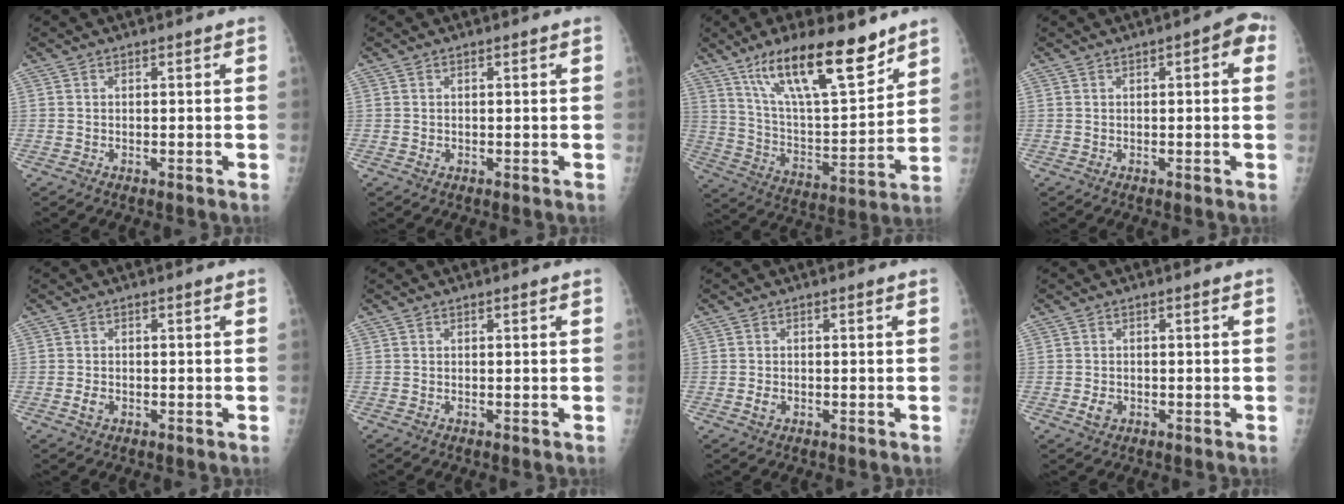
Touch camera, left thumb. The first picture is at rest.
{"total": 0.5, "force": [0.0, 0.5, 0.1], "torque": [0.006, 0.000, 0.001]}
{"total": 21.0, "force": [14.0, 6.2, 14.4], "torque": [-0.214, -0.066, 0.250]}
{"total": 4.4, "force": [1.2, 1.6, 3.9], "torque": [-0.040, 0.010, 0.008]}
{"total": 1.5, "force": [-0.6, 1.2, 0.8], "torque": [-0.013, 0.003, -0.011]}
{"total": 0.0}
{"total": 1.2, "force": [-0.5, 1.0, 0.6], "torque": [-0.009, 0.001, -0.008]}
{"total": 2.0, "force": [-0.7, 1.6, 0.9], "torque": [-0.012, 0.001, -0.010]}